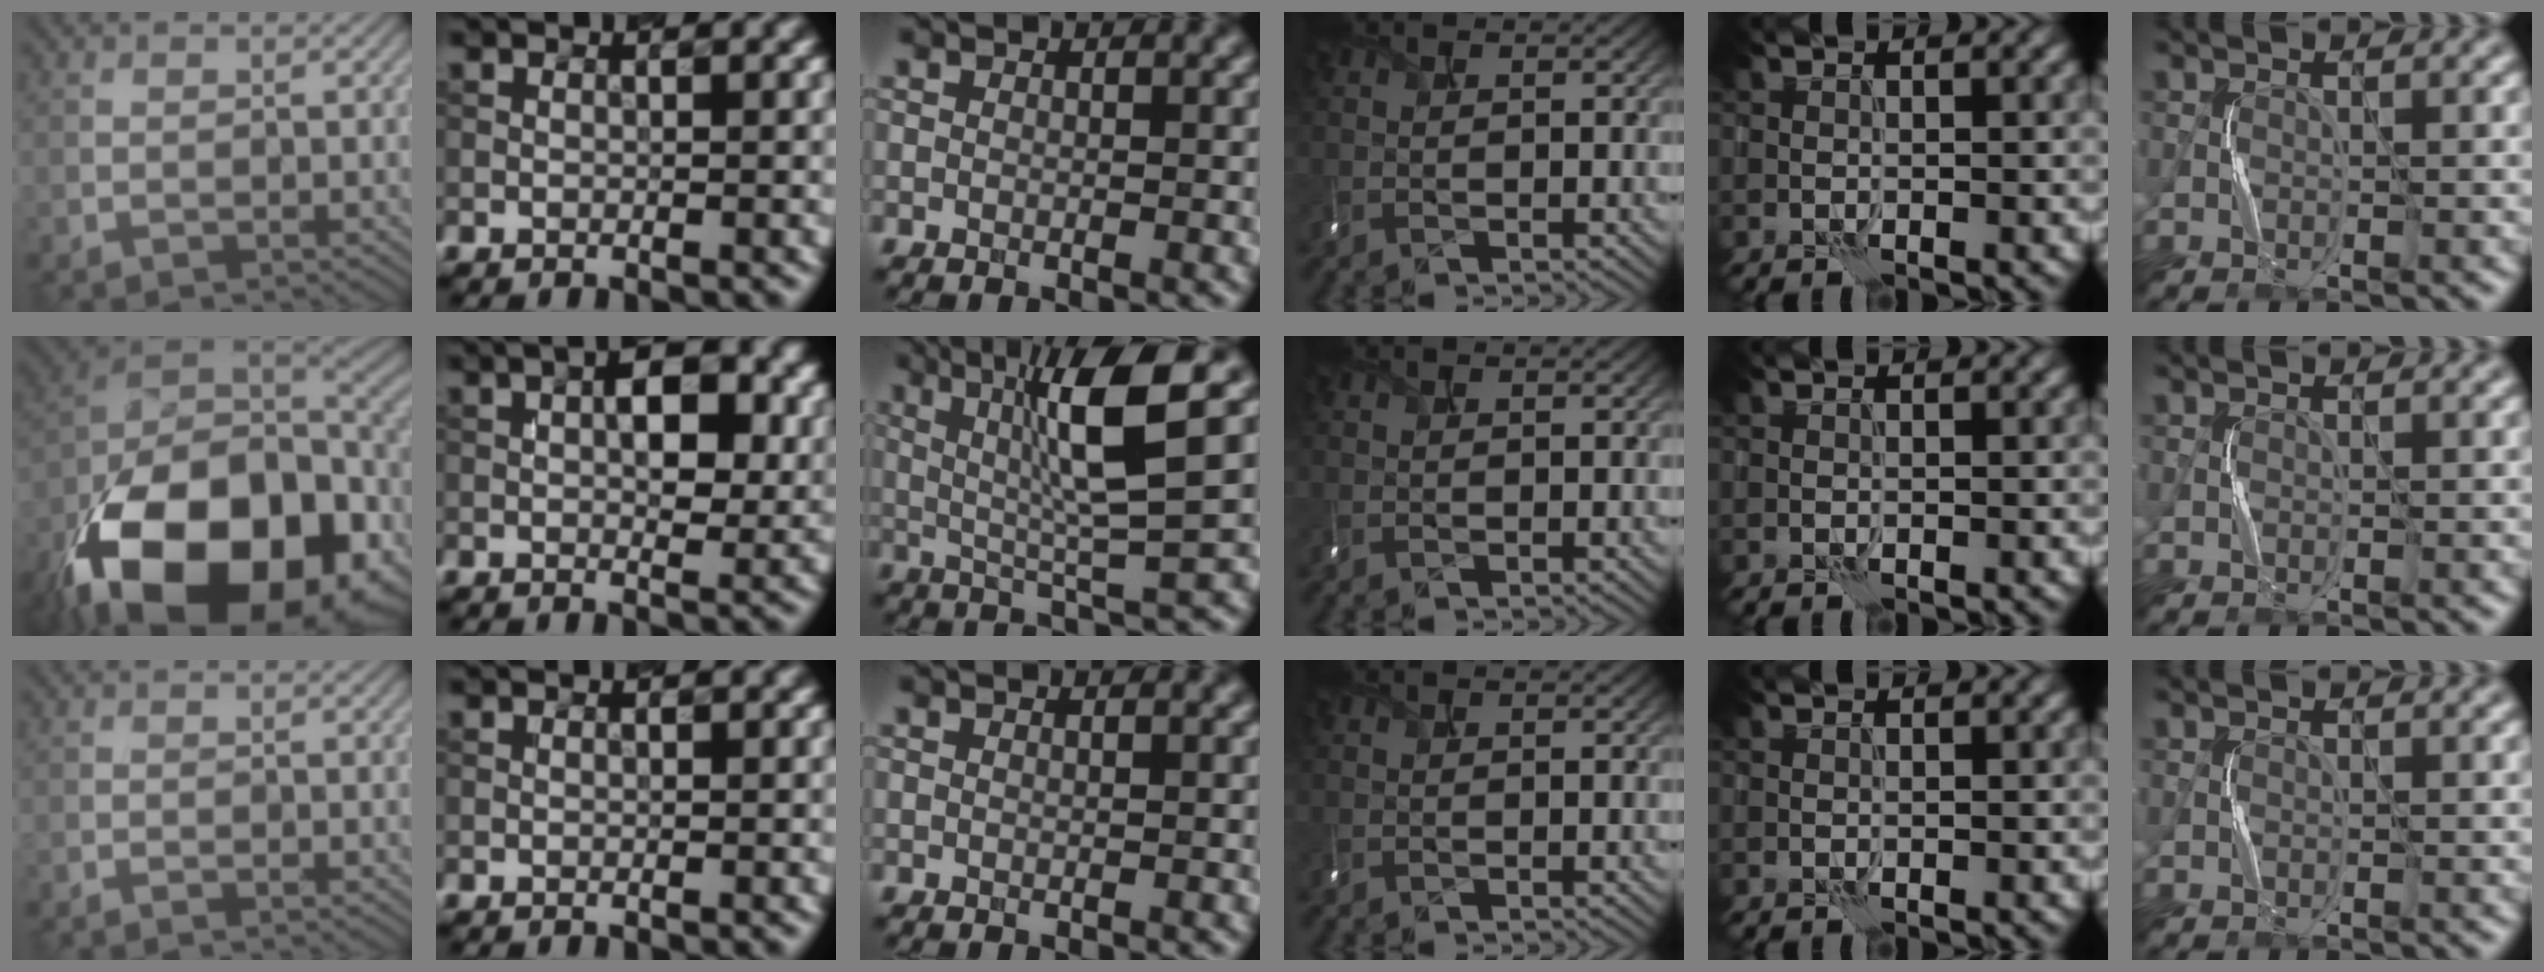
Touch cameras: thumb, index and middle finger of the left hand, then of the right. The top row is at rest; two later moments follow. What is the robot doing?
{"motion": "shake", "object": "tambourine"}